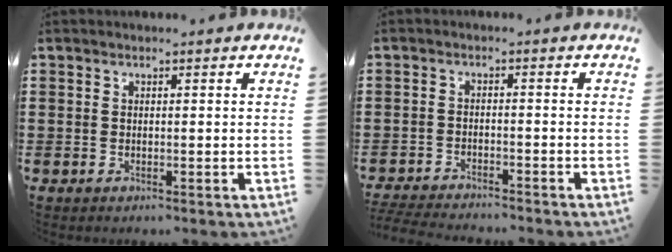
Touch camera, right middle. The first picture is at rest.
{"total": 3.4, "force": [-3.4, 0.0, 0.5], "torque": [-0.018, -0.005, -0.072]}